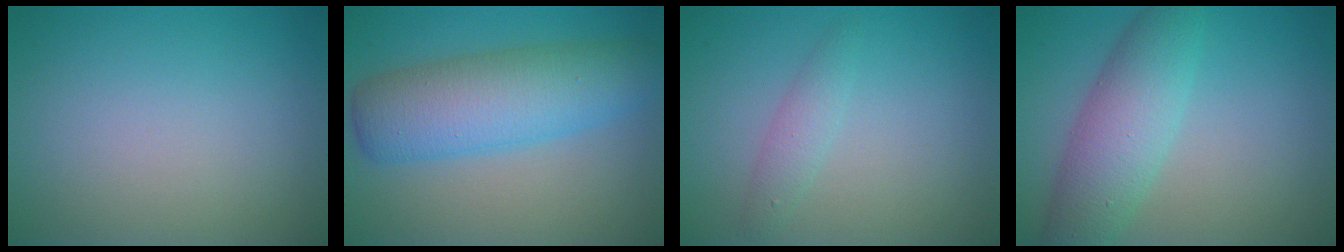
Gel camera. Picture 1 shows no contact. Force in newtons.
{"total": 7.6, "press": 7.6, "slide": 0.1}
{"total": 1.6, "press": 1.6, "slide": 0.1}
{"total": 5.9, "press": 5.9, "slide": 0.2}